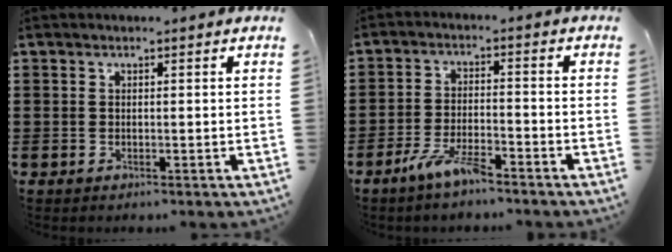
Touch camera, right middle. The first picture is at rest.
{"total": 5.5, "force": [-4.0, 1.0, 3.6], "torque": [-0.079, -0.006, -0.076]}